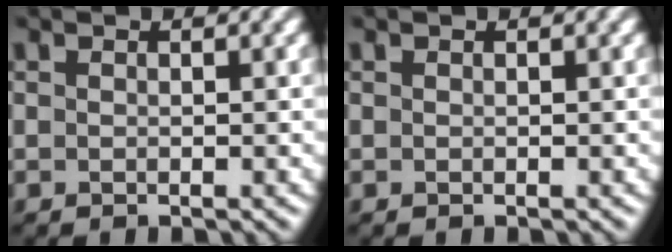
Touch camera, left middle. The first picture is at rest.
{"total": 0.0}